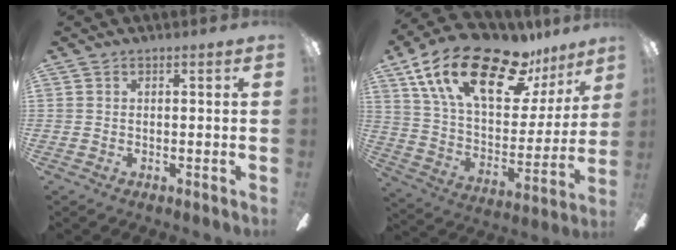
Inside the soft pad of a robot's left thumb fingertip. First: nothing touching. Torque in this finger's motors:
{"motor_torque": [0.51, 0.65, 1.60, -1.17, 0.56]}